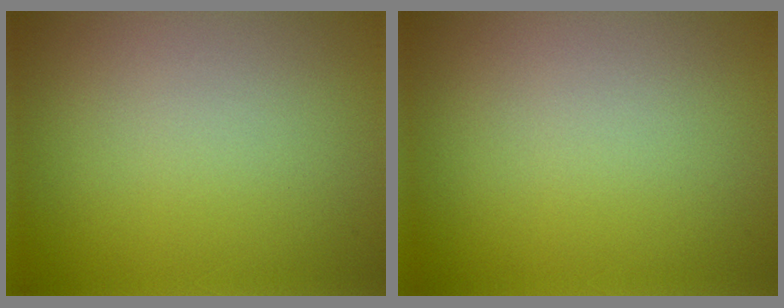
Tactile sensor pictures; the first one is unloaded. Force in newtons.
{"total": 0.0}